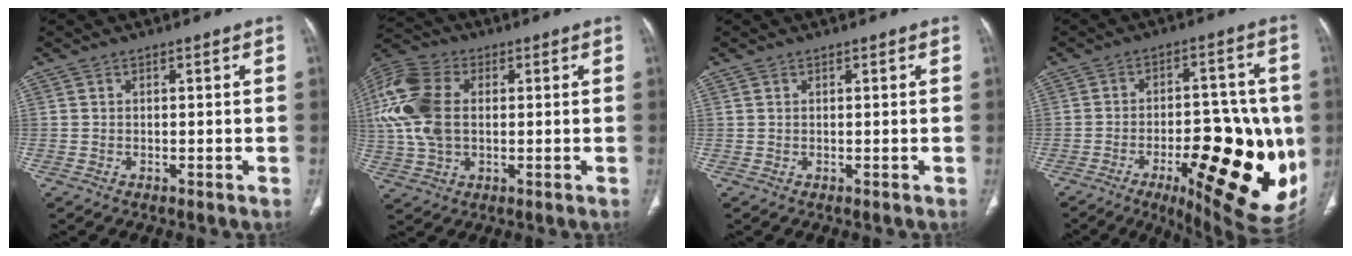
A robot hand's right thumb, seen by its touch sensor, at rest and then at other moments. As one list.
[{"total": 15.9, "force": [1.9, 10.5, 11.7], "torque": [-0.270, 0.013, 0.034]}, {"total": 0.0}, {"total": 25.8, "force": [-6.8, 9.9, 22.8], "torque": [-0.245, 0.003, -0.071]}]